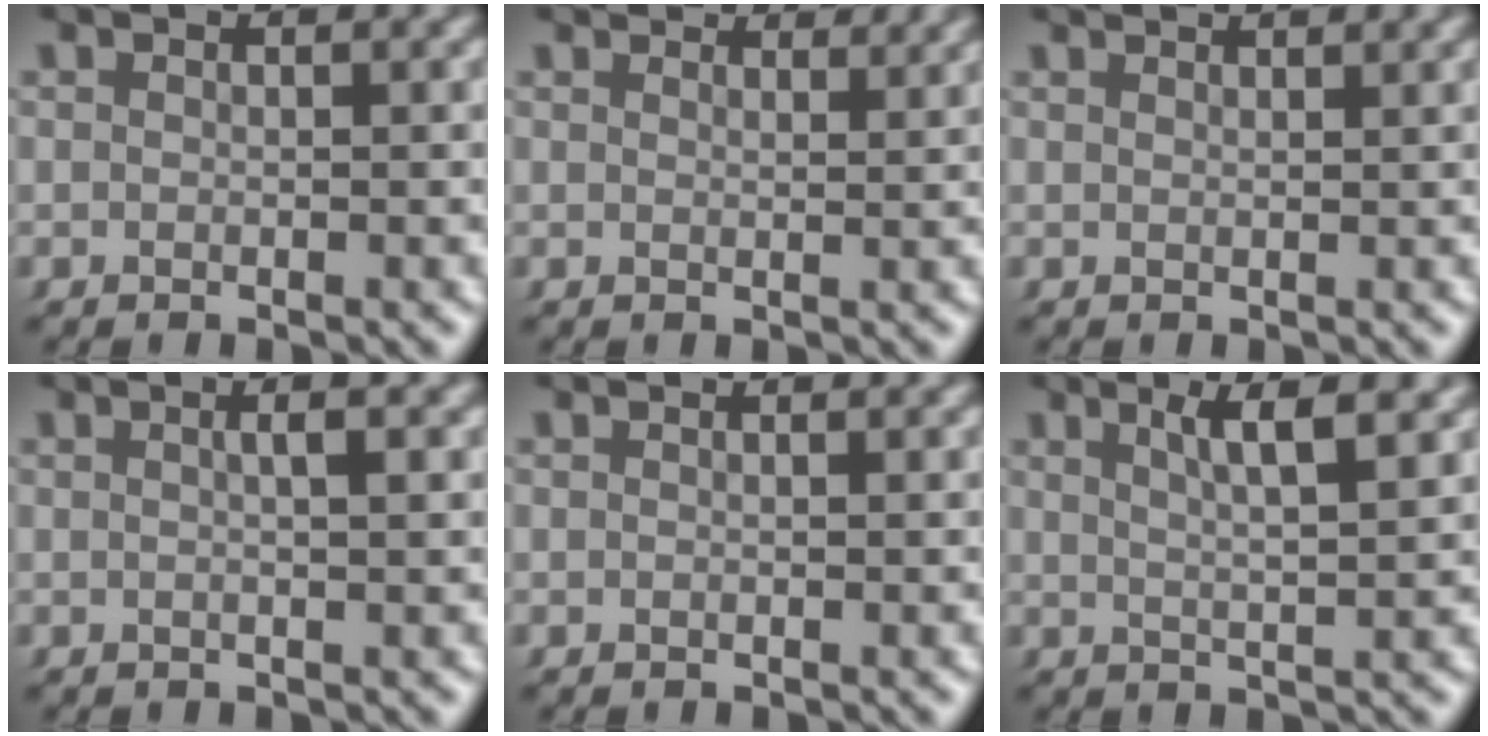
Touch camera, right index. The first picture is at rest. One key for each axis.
{"total": 3.0, "fx": 2.9, "fy": -0.1, "fz": 0.7, "tx": 0.001, "ty": 0.001, "tz": 0.042}
{"total": 1.7, "fx": 1.5, "fy": -0.3, "fz": 0.8, "tx": 0.000, "ty": 0.003, "tz": 0.023}
{"total": 1.8, "fx": 0.2, "fy": -0.2, "fz": 1.8, "tx": -0.022, "ty": 0.006, "tz": 0.002}
{"total": 0.0}
{"total": 3.2, "fx": 1.9, "fy": -0.4, "fz": 2.5, "tx": -0.044, "ty": 0.005, "tz": 0.031}